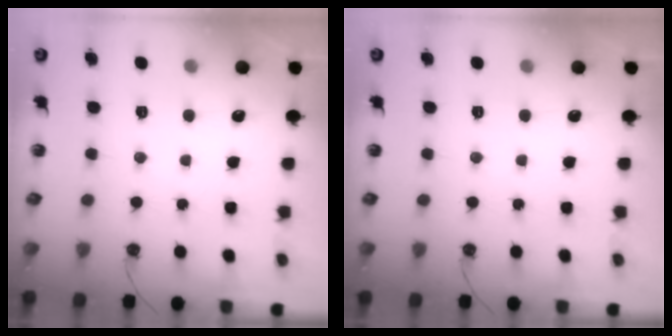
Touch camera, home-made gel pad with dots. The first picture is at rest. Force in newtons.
{"total": 0.0}